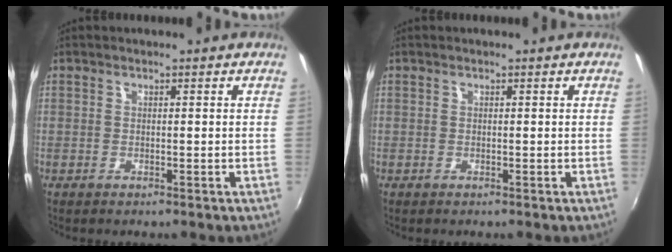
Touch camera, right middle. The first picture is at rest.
{"total": 0.0}